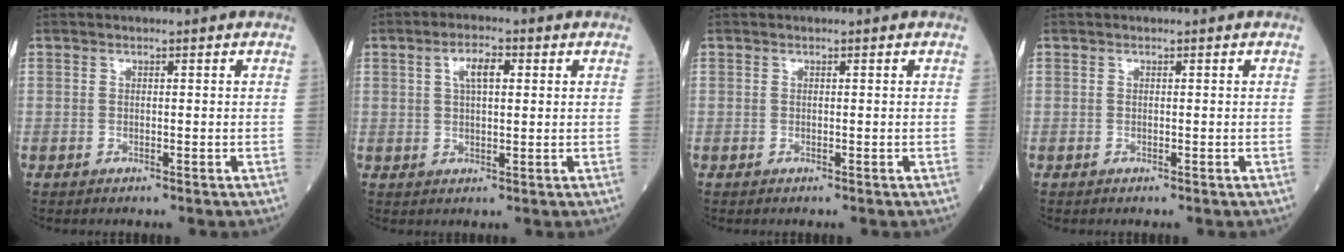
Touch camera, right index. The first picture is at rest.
{"total": 4.4, "force": [1.5, 1.6, 3.8], "torque": [-0.074, 0.009, 0.026]}
{"total": 0.0}
{"total": 0.0}